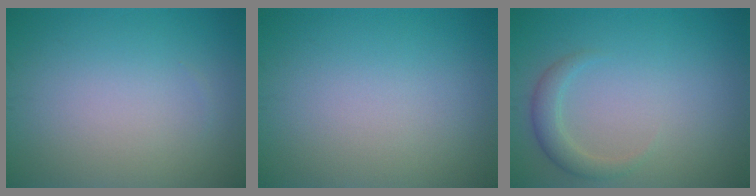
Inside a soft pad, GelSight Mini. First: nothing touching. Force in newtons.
{"total": 0.0}
{"total": 2.0, "press": 2.0, "slide": 0.2}